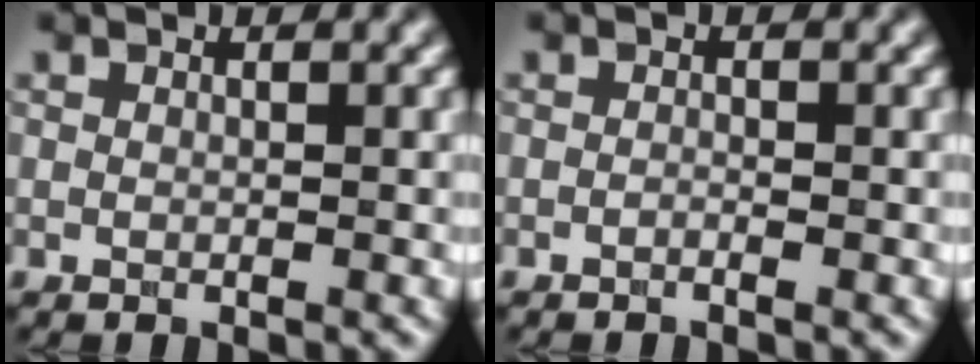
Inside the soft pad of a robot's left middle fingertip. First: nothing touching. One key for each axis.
{"total": 0.5, "fx": -0.4, "fy": 0.1, "fz": 0.4, "tx": -0.007, "ty": -0.002, "tz": -0.007}